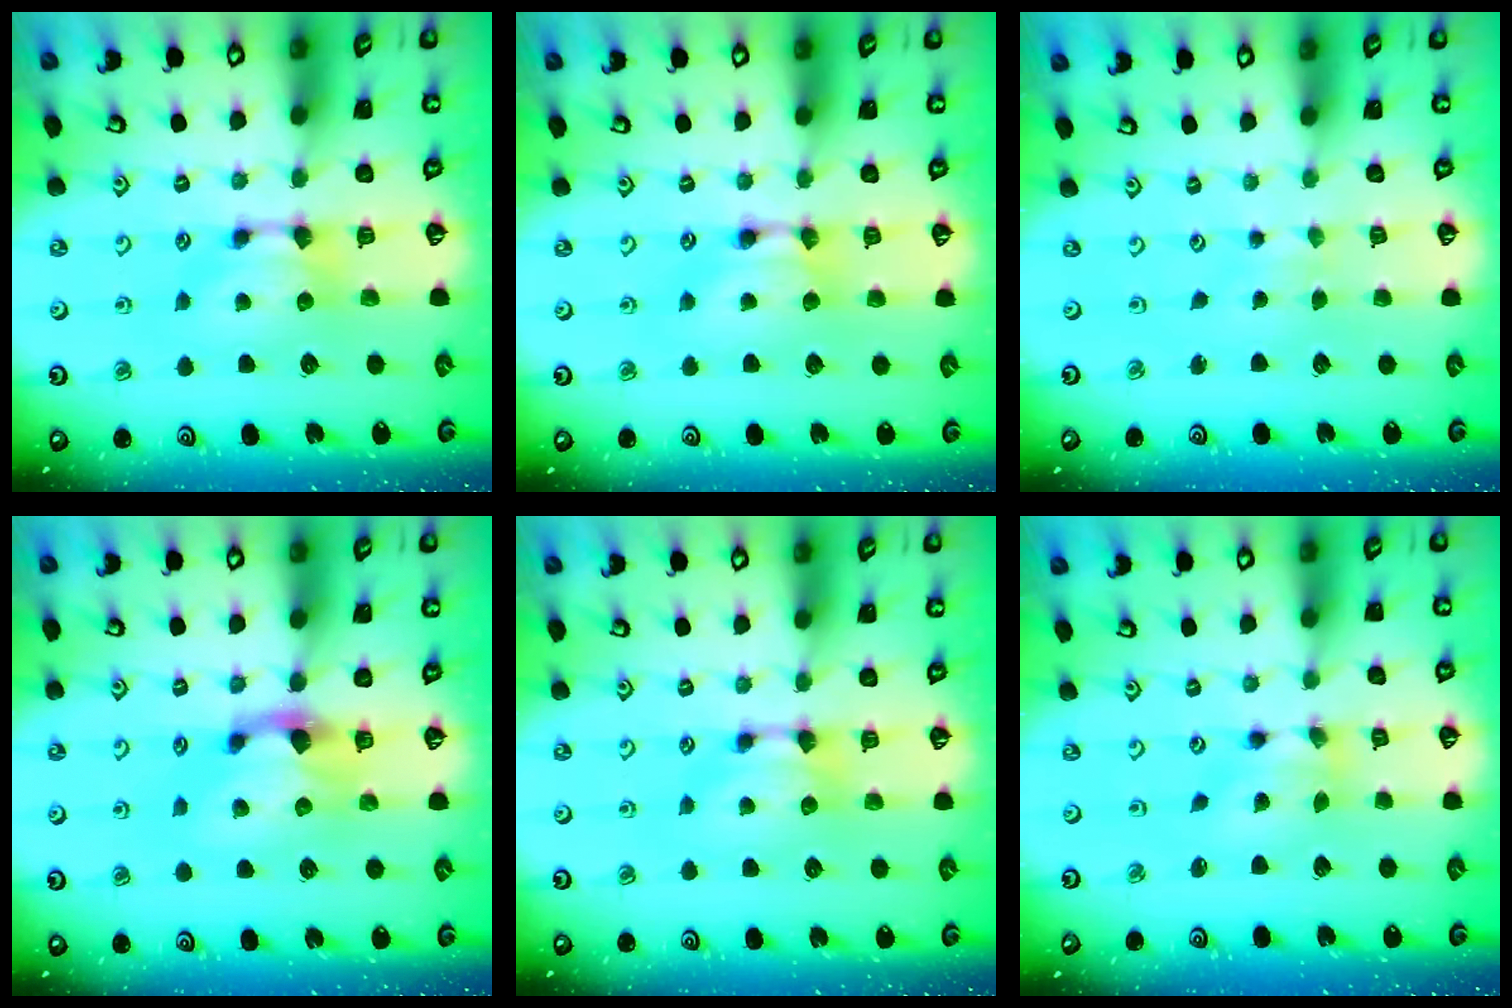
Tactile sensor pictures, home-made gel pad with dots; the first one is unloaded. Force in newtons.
{"total": 1.8, "press": 1.8, "slide": 0.2}
{"total": 3.2, "press": 3.2, "slide": 0.1}
{"total": 1.9, "press": 1.4, "slide": 1.3}
{"total": 0.0}
{"total": 3.3, "press": 2.9, "slide": 1.5}